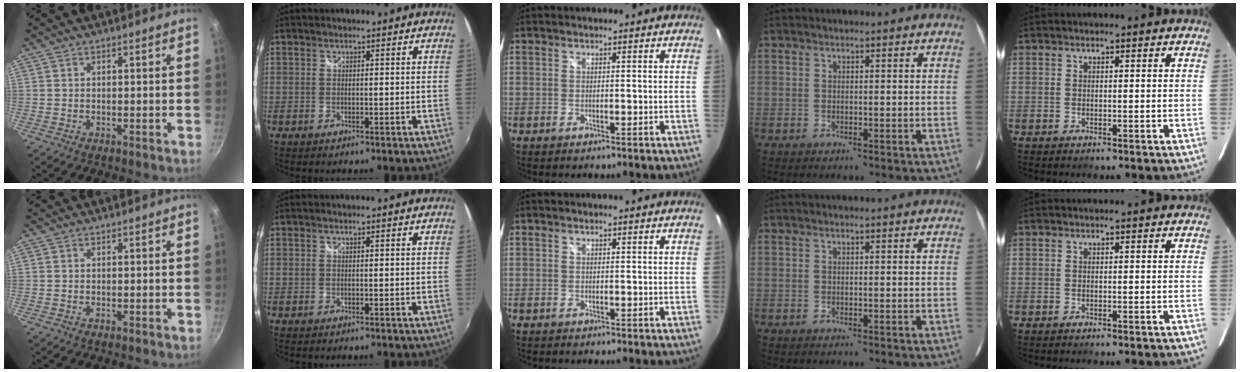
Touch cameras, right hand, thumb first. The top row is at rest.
{}